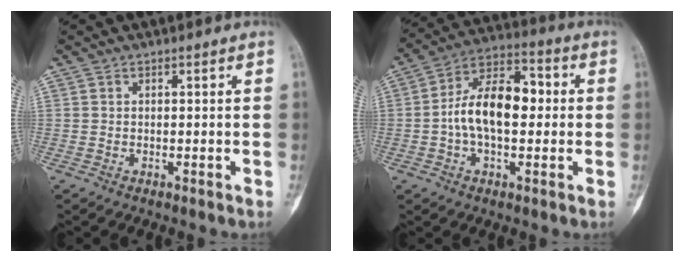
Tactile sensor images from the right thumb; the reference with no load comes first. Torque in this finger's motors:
{"motor_torque": [0.27, 0.30, 0.86, -0.61, 0.38]}